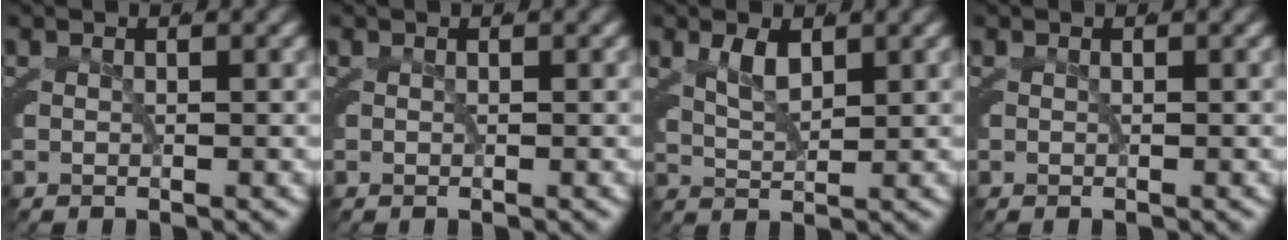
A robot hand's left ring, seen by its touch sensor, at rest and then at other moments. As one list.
[{"total": 0.0}, {"total": 1.5, "force": [0.5, 0.5, 1.3], "torque": [-0.024, -0.006, 0.014]}, {"total": 0.0}]